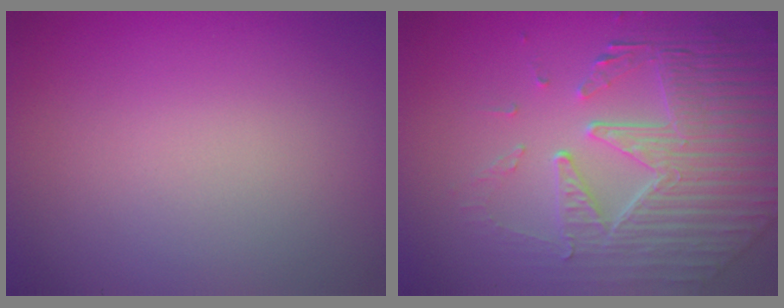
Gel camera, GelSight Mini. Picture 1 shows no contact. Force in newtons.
{"total": 7.6, "press": 5.5, "slide": 5.2}